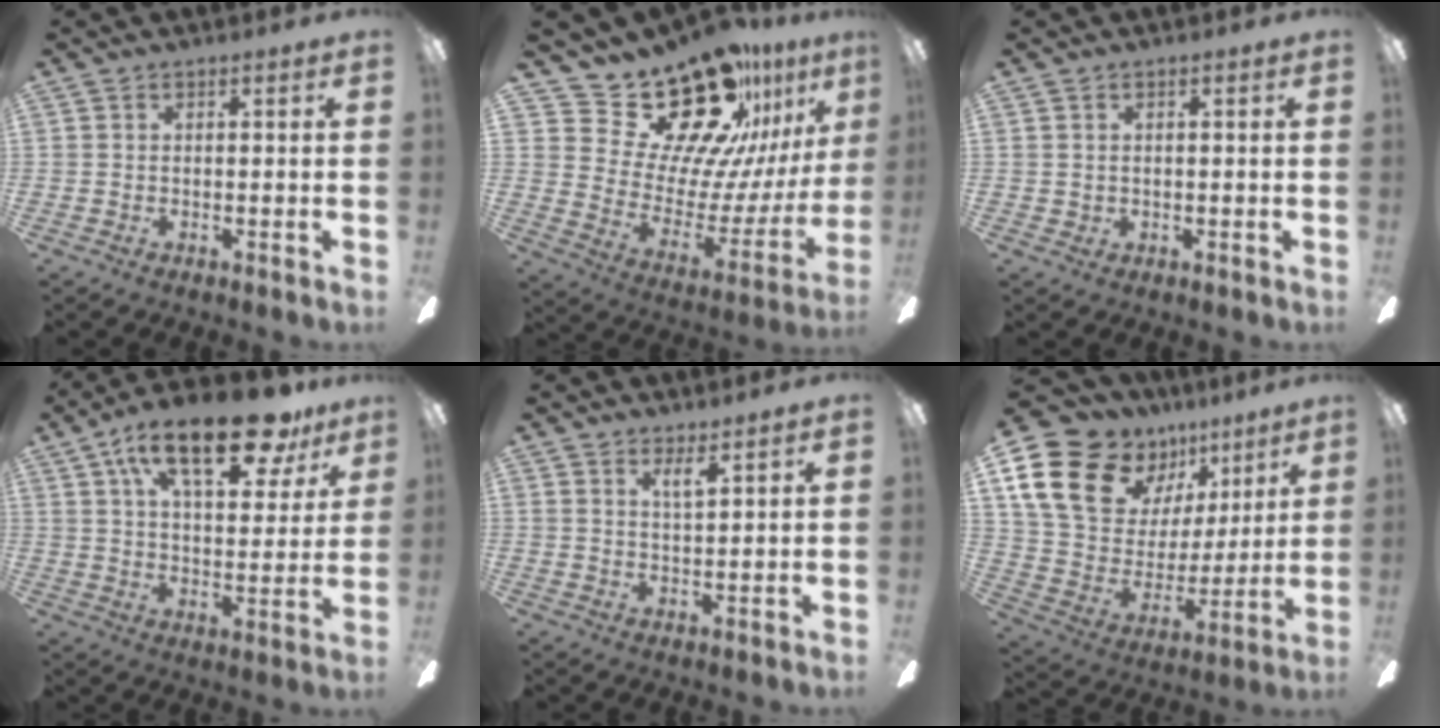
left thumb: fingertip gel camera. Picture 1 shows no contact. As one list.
[{"total": 25.8, "force": [20.8, 10.7, 10.8], "torque": [-0.164, -0.151, 0.376]}, {"total": 1.2, "force": [0.6, 1.0, 0.3], "torque": [-0.006, 0.005, 0.009]}, {"total": 21.6, "force": [13.0, 8.4, 15.1], "torque": [-0.240, -0.053, 0.212]}, {"total": 3.5, "force": [2.7, 0.5, 2.1], "torque": [-0.040, -0.008, 0.045]}, {"total": 20.0, "force": [11.0, 13.5, 9.9], "torque": [-0.198, -0.058, 0.209]}]